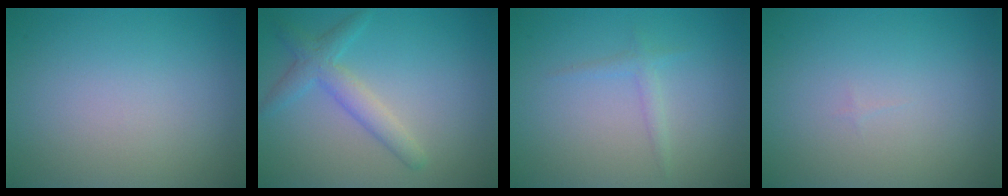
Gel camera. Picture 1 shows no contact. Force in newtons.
{"total": 1.9, "press": 1.9, "slide": 0.2}
{"total": 1.1, "press": 1.1, "slide": 0.1}
{"total": 0.0}